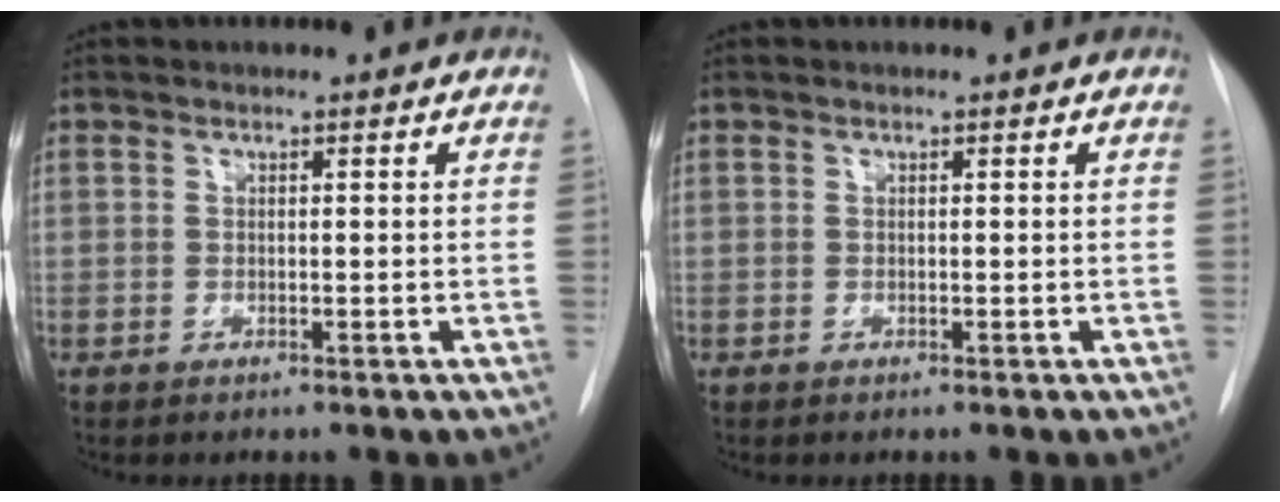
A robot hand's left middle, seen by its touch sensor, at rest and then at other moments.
{"total": 0.0}